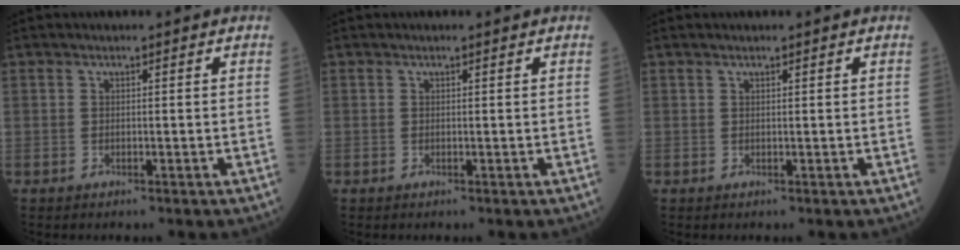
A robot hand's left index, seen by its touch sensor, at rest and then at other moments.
{"total": 0.0}
{"total": 0.0}